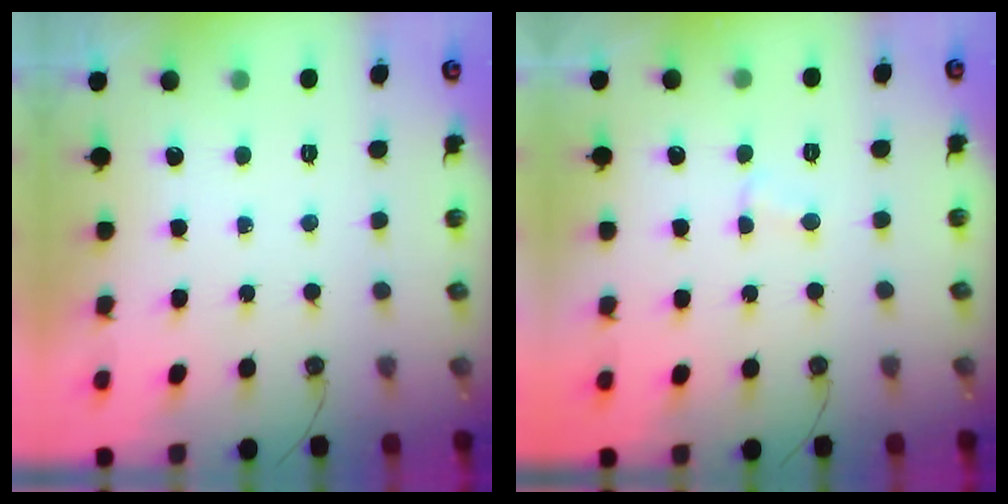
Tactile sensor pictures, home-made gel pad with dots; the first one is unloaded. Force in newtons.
{"total": 2.3, "press": 2.3, "slide": 0.2}